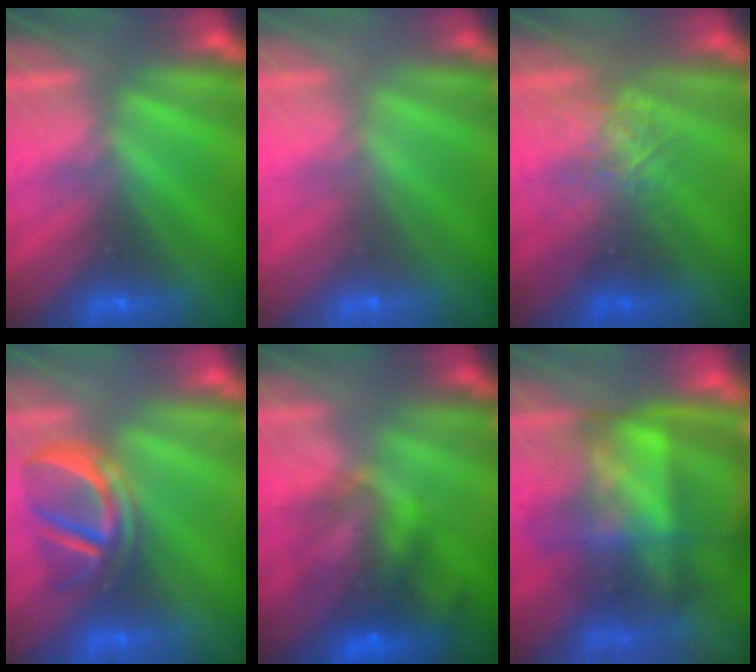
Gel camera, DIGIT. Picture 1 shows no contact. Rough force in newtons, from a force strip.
{"total": 8.5}
{"total": 2.6}
{"total": 3.7}
{"total": 7.1}
{"total": 7.3}